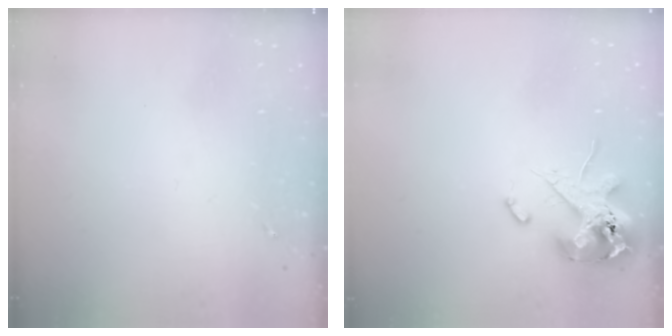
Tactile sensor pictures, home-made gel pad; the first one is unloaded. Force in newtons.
{"total": 13.1, "press": 12.9, "slide": 2.2}